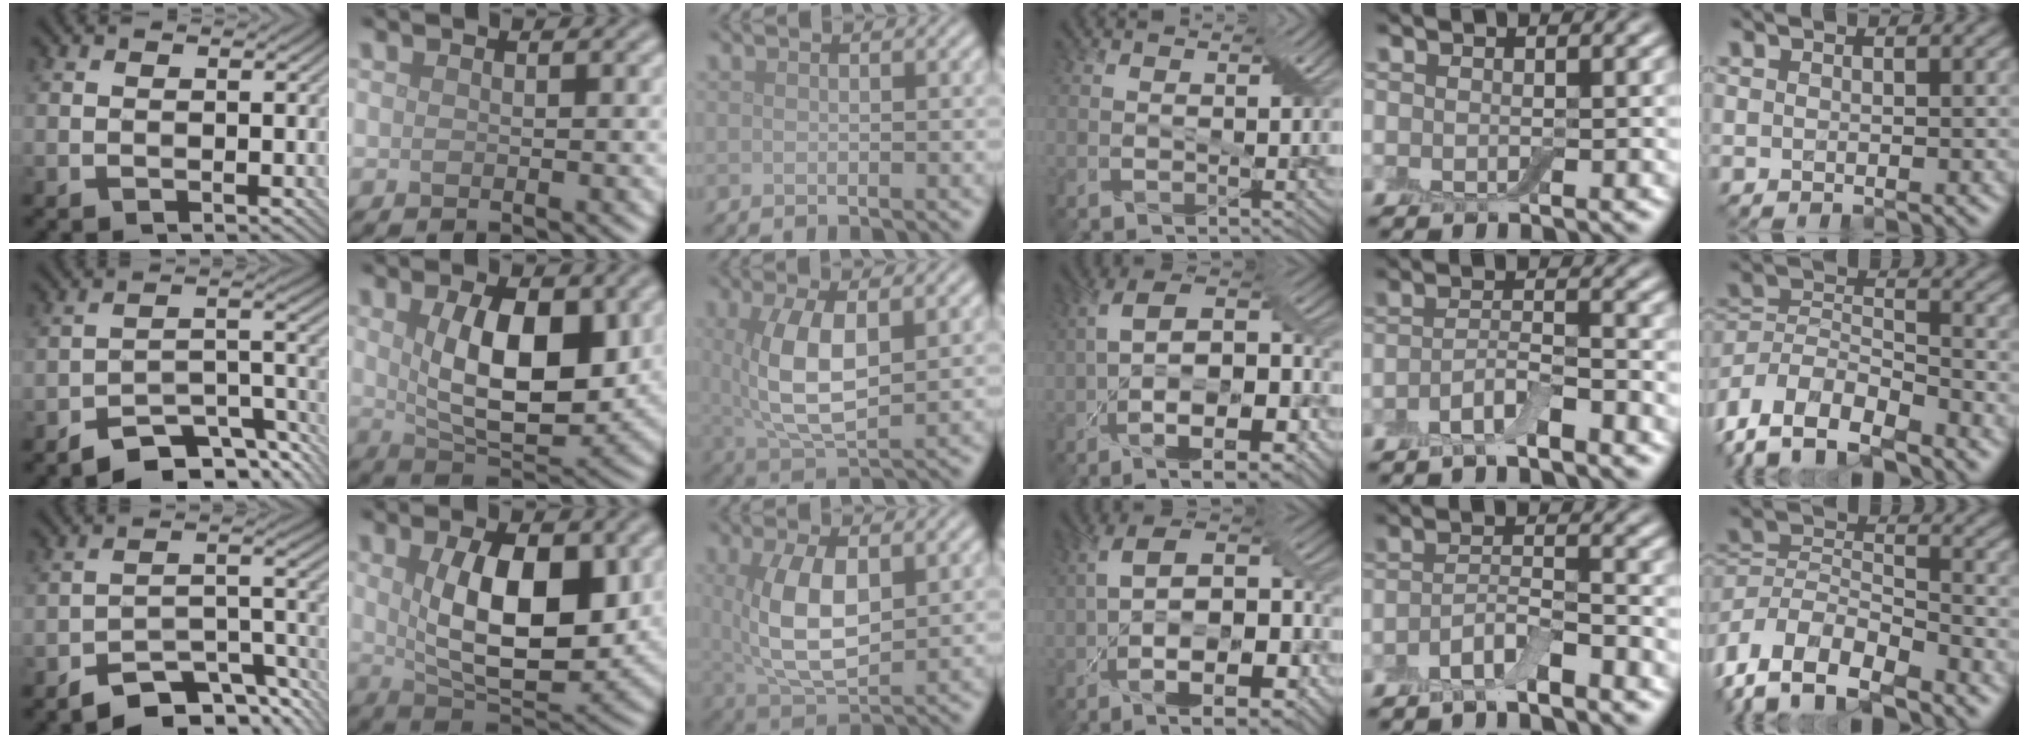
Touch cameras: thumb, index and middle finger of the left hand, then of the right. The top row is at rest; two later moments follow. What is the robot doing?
{"motion": "wrap", "object": "bandage"}